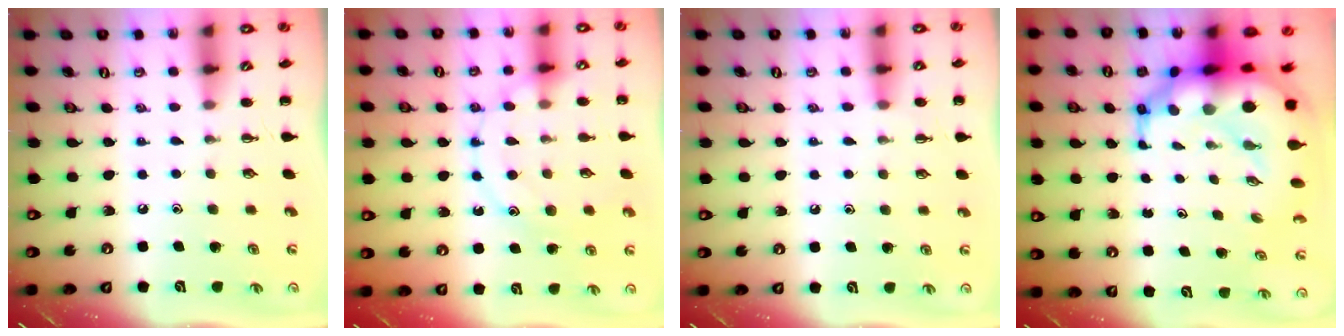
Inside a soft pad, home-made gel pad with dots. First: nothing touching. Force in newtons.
{"total": 13.7, "press": 13.7, "slide": 0.4}
{"total": 7.3, "press": 6.9, "slide": 2.5}
{"total": 14.4, "press": 13.9, "slide": 4.0}